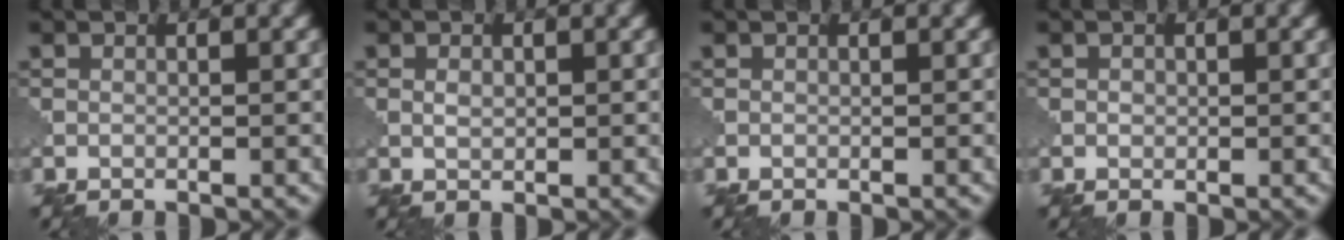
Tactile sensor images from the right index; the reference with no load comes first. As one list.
[{"total": 1.1, "force": [0.1, 0.7, 0.8], "torque": [-0.017, 0.000, 0.002]}, {"total": 0.0}, {"total": 0.6, "force": [0.1, 0.5, 0.2], "torque": [-0.002, -0.001, 0.000]}]